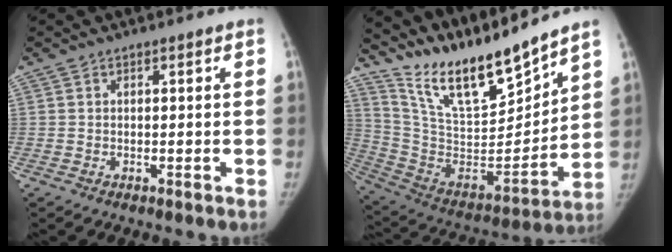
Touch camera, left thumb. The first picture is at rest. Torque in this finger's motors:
{"motor_torque": [0.10, 0.01, 1.39, -1.38, 0.05]}